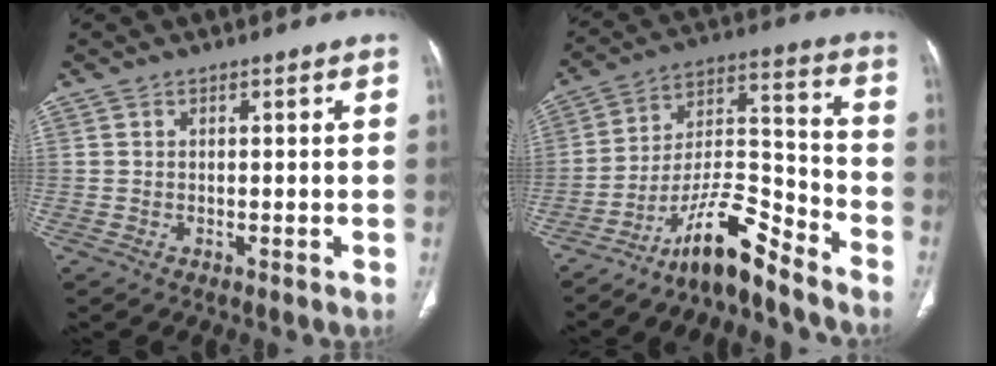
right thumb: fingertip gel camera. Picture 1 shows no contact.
{"total": 11.9, "force": [-10.0, 2.2, 6.1], "torque": [-0.107, 0.104, -0.180]}